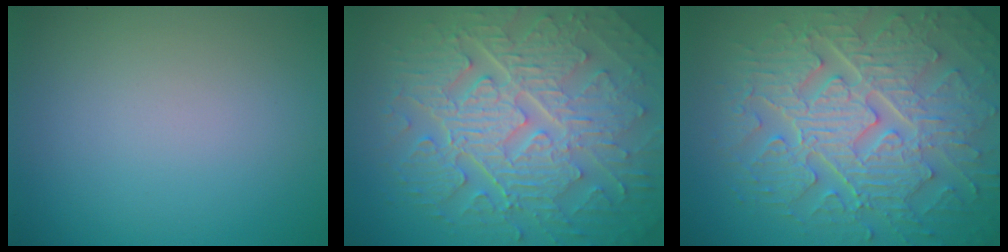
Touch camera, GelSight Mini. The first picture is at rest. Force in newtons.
{"total": 10.3, "press": 6.9, "slide": 7.7}
{"total": 10.1, "press": 6.9, "slide": 7.3}